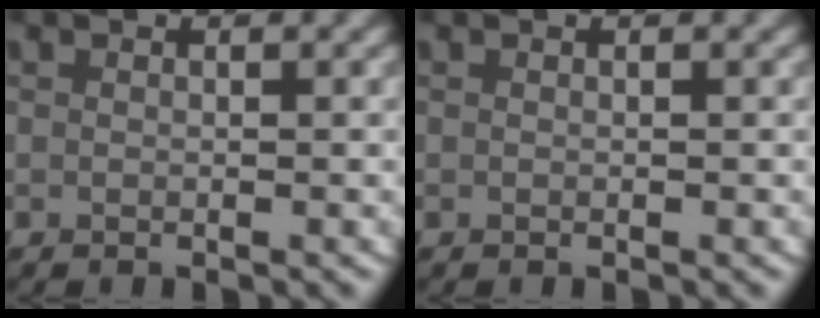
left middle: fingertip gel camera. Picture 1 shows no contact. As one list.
[{"total": 0.0}]